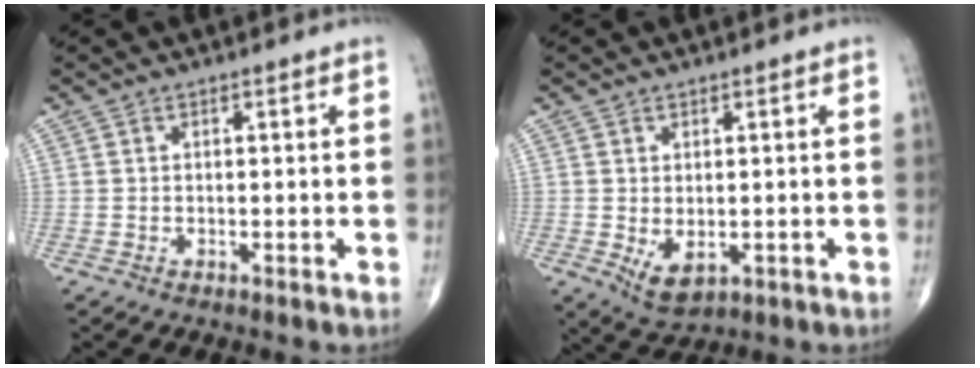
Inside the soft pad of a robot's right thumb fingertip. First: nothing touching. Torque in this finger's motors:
{"motor_torque": [-0.19, 0.34, 0.25, 0.21, 0.15]}